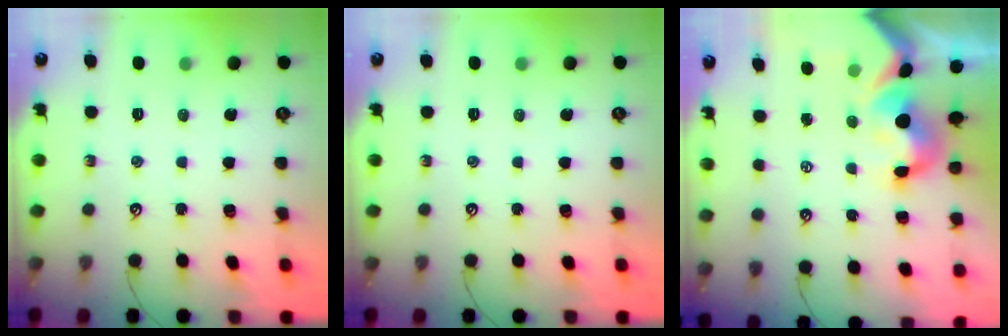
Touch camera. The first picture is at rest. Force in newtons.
{"total": 0.0}
{"total": 6.7, "press": 6.6, "slide": 1.4}